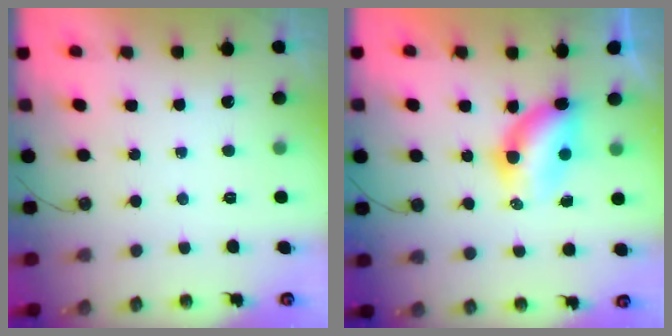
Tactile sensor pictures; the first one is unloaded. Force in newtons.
{"total": 8.0, "press": 7.0, "slide": 3.9}